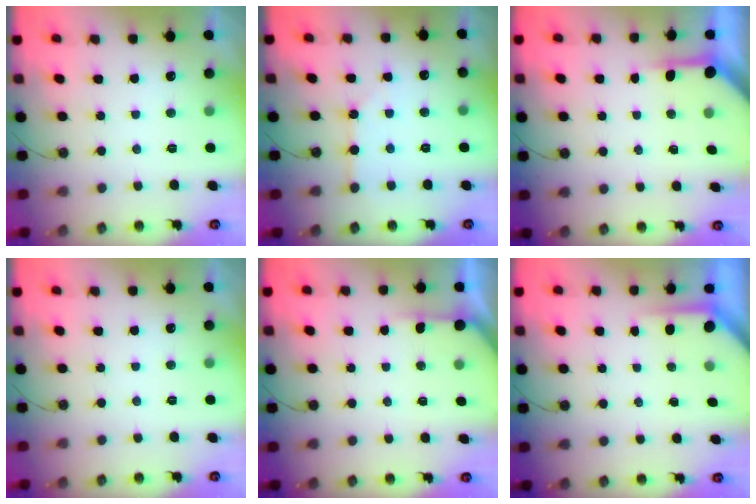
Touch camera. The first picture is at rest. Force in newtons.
{"total": 2.7, "press": 2.7, "slide": 0.5}
{"total": 3.9, "press": 3.9, "slide": 0.4}
{"total": 0.0}
{"total": 3.9, "press": 3.9, "slide": 0.4}
{"total": 3.3, "press": 3.3, "slide": 0.3}